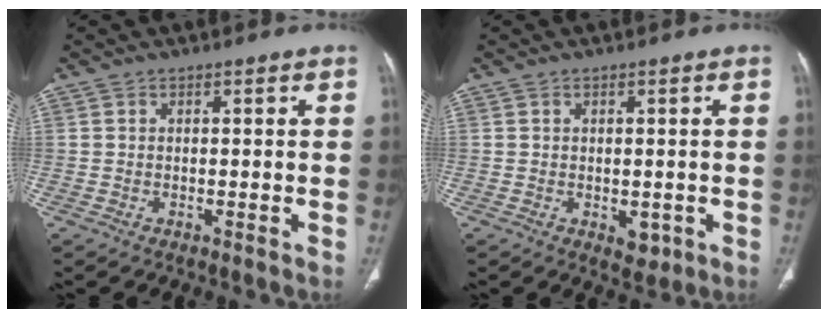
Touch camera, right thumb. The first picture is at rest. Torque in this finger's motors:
{"motor_torque": [2.50, 2.51, 0.51, -0.11, -0.01]}